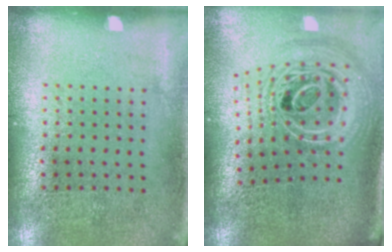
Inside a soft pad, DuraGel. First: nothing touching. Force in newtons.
{"total": 2.8, "press": 1.9, "slide": 2.0}